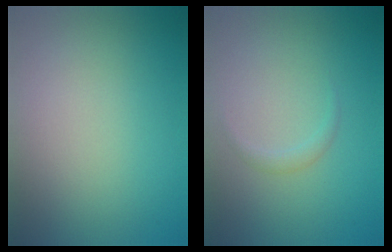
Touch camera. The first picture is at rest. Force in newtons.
{"total": 0.8, "press": 0.8, "slide": 0.0}